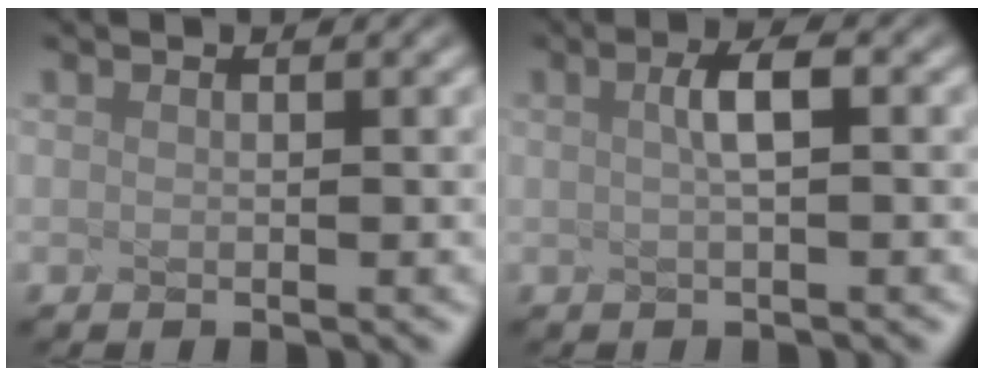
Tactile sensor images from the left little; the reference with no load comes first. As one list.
[{"total": 1.7, "force": [-1.0, -0.5, 1.3], "torque": [-0.045, 0.002, 0.017]}]